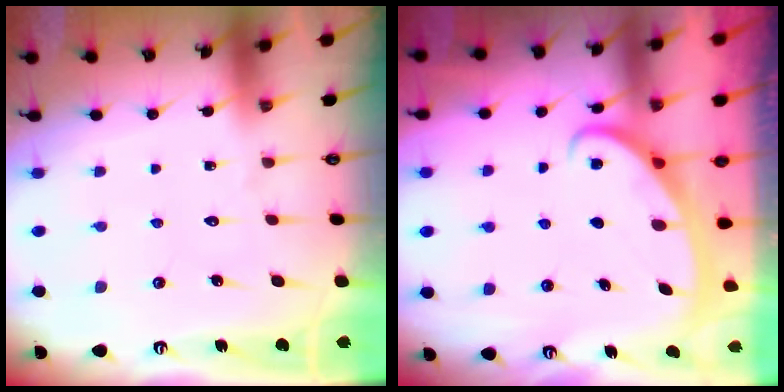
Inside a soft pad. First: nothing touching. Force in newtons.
{"total": 2.6, "press": 2.5, "slide": 0.4}